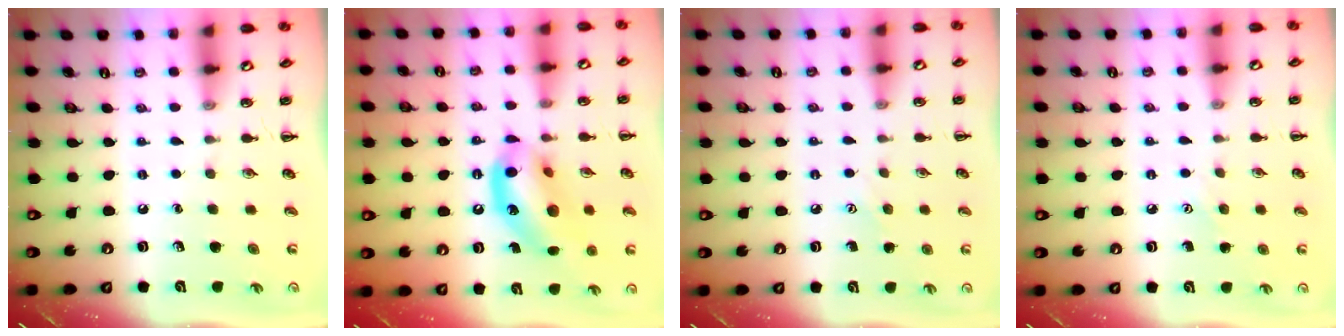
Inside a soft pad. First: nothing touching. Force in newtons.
{"total": 15.2, "press": 14.7, "slide": 3.8}
{"total": 3.9, "press": 3.8, "slide": 1.0}
{"total": 3.9, "press": 3.8, "slide": 1.0}